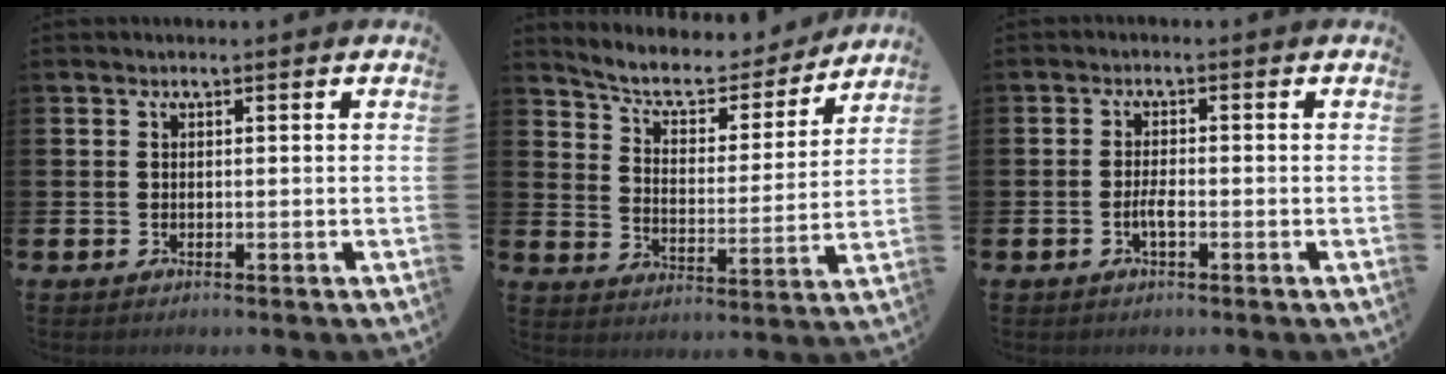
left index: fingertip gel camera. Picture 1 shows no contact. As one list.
[{"total": 7.0, "force": [6.3, 2.5, 2.0], "torque": [-0.066, -0.044, 0.103]}, {"total": 1.9, "force": [-0.7, 0.5, 1.6], "torque": [-0.025, 0.001, -0.016]}]